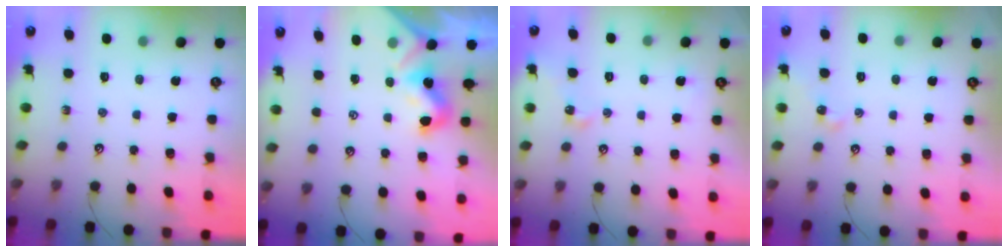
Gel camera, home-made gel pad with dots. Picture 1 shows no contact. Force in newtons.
{"total": 1.8, "press": 1.8, "slide": 0.1}
{"total": 1.9, "press": 1.9, "slide": 0.1}
{"total": 0.0}